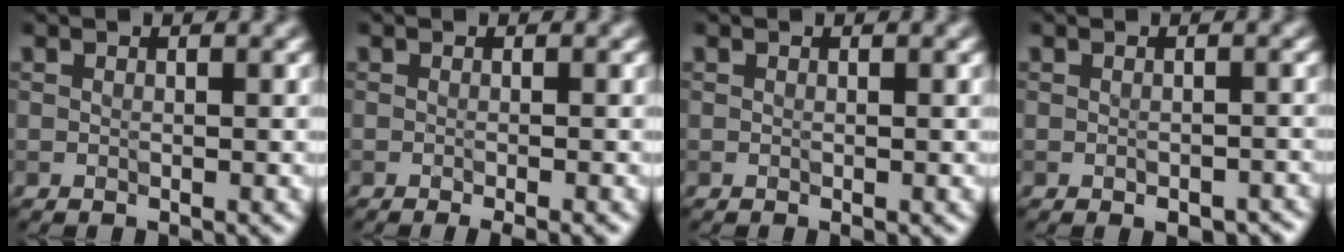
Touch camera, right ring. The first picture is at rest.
{"total": 2.1, "force": [-1.2, 0.4, 1.7], "torque": [-0.023, -0.004, -0.017]}
{"total": 0.0}
{"total": 2.2, "force": [-1.1, 1.2, 1.5], "torque": [-0.024, -0.008, -0.008]}